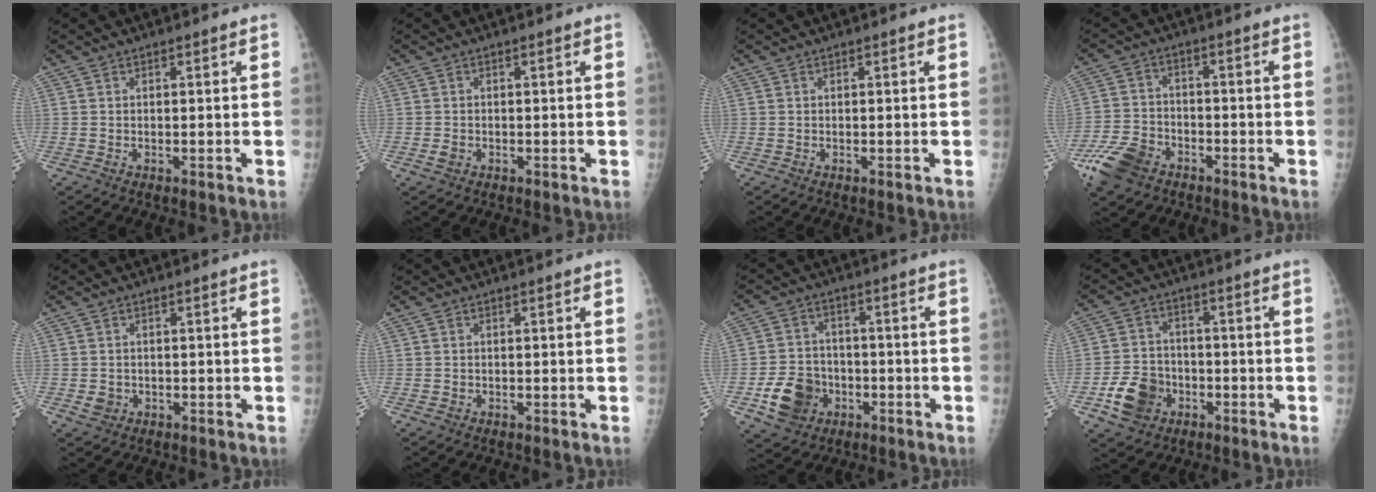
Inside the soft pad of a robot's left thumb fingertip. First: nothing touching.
{"total": 1.4, "force": [-0.5, 1.1, 0.7], "torque": [-0.014, 0.001, -0.009]}
{"total": 0.0}
{"total": 9.0, "force": [-5.3, 5.9, 4.2], "torque": [-0.087, 0.017, -0.103]}
{"total": 2.2, "force": [-0.5, 2.0, 0.8], "torque": [-0.007, 0.003, -0.003]}
{"total": 0.7, "force": [-0.2, 0.6, 0.1], "torque": [0.000, 0.003, -0.003]}
{"total": 10.2, "force": [-3.7, 8.4, 4.5], "torque": [-0.057, 0.018, -0.059]}
{"total": 9.3, "force": [-3.8, 7.5, 4.1], "torque": [-0.057, 0.019, -0.065]}